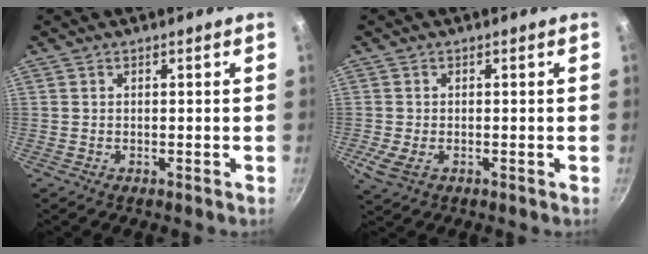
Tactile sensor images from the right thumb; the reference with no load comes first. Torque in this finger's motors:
{"motor_torque": [2.76, 2.25, 0.24, 0.26, 0.13]}